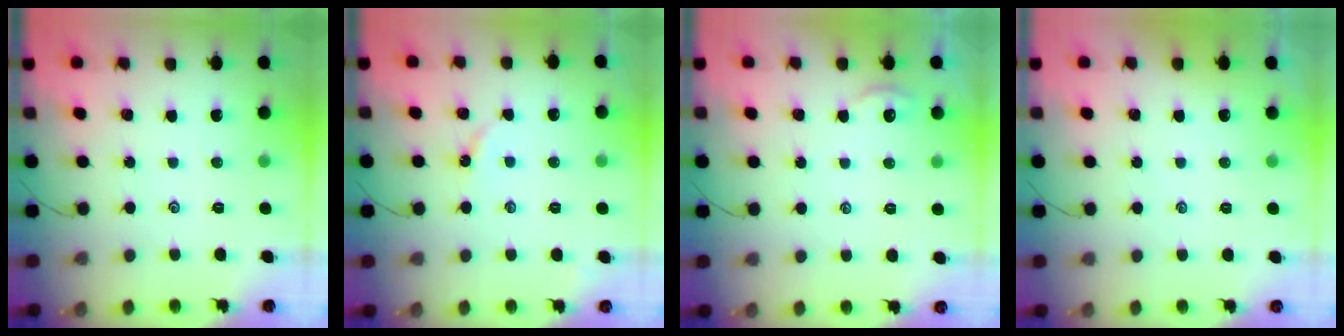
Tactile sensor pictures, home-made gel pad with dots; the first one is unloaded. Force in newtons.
{"total": 2.5, "press": 2.5, "slide": 0.4}
{"total": 2.2, "press": 2.2, "slide": 0.2}
{"total": 1.2, "press": 1.2, "slide": 0.3}